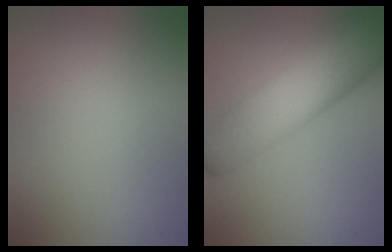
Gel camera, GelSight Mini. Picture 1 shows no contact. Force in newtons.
{"total": 8.3, "press": 8.3, "slide": 0.0}